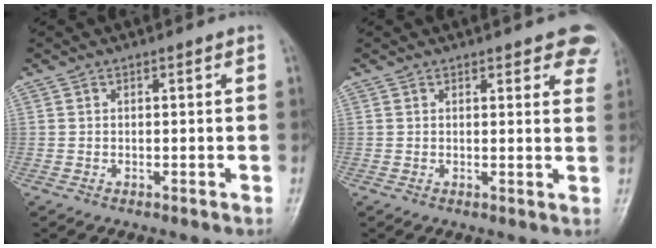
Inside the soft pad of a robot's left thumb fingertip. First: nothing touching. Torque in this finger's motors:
{"motor_torque": [0.03, 0.15, 0.03, 0.23, 0.03]}